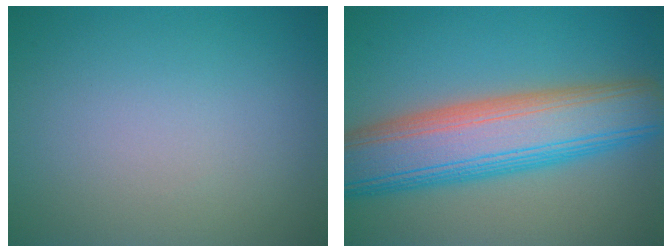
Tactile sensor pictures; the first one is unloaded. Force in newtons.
{"total": 10.8, "press": 10.7, "slide": 0.8}